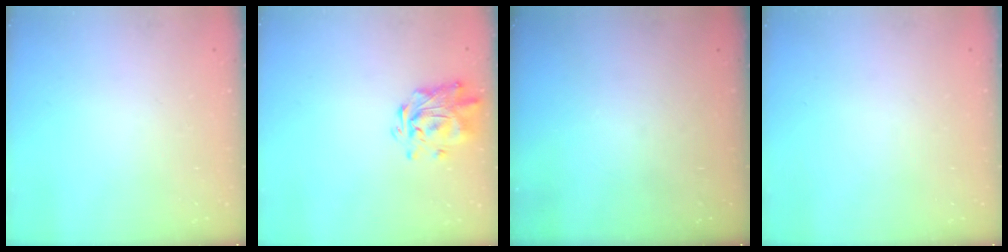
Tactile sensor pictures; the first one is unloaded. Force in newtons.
{"total": 1.9, "press": 1.8, "slide": 0.6}
{"total": 0.0}
{"total": 0.0}